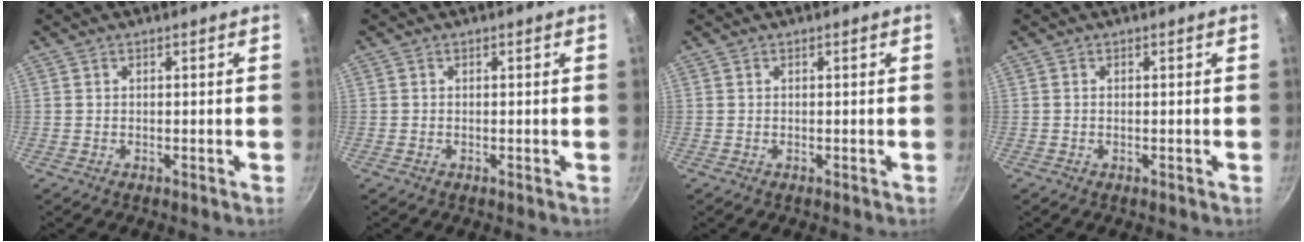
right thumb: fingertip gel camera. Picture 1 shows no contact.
{"total": 0.0}
{"total": 0.0}
{"total": 0.0}